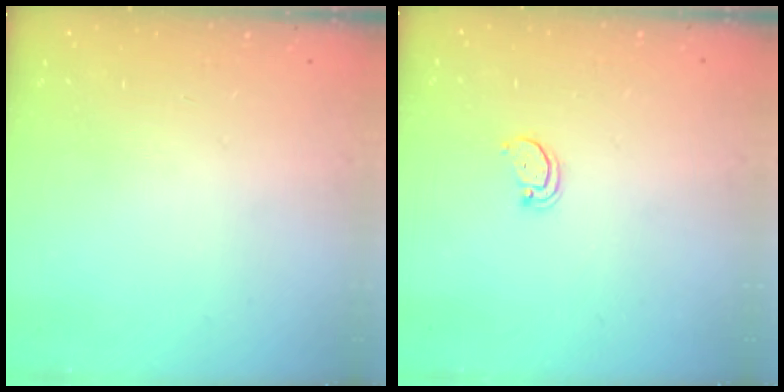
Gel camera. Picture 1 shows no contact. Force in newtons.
{"total": 2.0, "press": 2.0, "slide": 0.2}